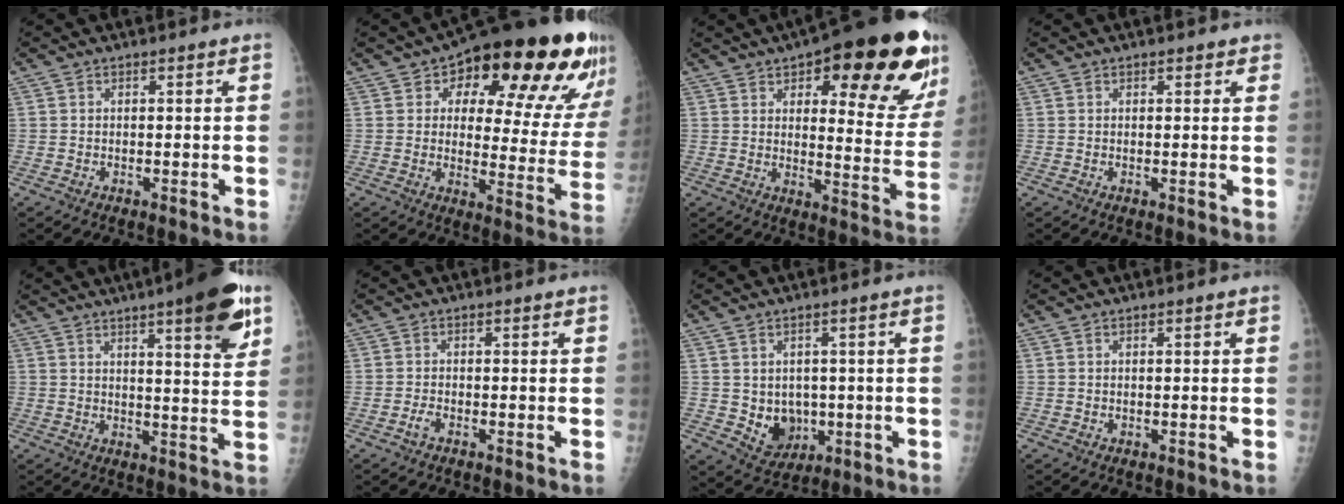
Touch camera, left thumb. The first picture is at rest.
{"total": 25.4, "force": [13.7, 10.6, 18.6], "torque": [-0.207, -0.035, 0.178]}
{"total": 26.1, "force": [14.1, 9.2, 20.0], "torque": [-0.218, -0.044, 0.183]}
{"total": 1.5, "force": [1.1, 0.9, 0.6], "torque": [0.011, -0.003, 0.006]}
{"total": 13.7, "force": [7.6, 2.7, 11.0], "torque": [-0.130, -0.033, 0.100]}
{"total": 1.3, "force": [-0.8, 0.5, 0.9], "torque": [-0.021, 0.001, -0.017]}
{"total": 6.8, "force": [-0.5, 5.7, 3.7], "torque": [-0.025, -0.005, 0.013]}
{"total": 0.0}